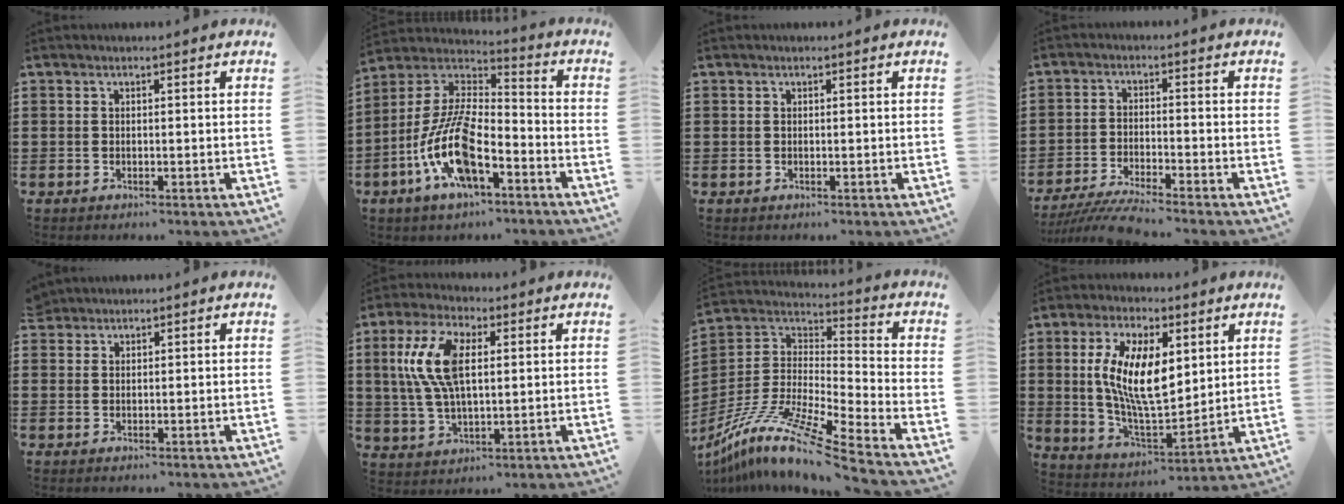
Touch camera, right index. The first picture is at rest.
{"total": 13.4, "force": [-6.0, 5.0, 10.8], "torque": [-0.253, -0.007, -0.122]}
{"total": 0.0}
{"total": 5.0, "force": [-4.8, -0.4, 1.5], "torque": [-0.037, -0.017, -0.095]}
{"total": 1.5, "force": [1.4, 0.7, -0.2], "torque": [-0.002, 0.002, 0.029]}
{"total": 10.4, "force": [2.4, 4.8, 9.0], "torque": [-0.206, 0.006, 0.035]}
{"total": 12.6, "force": [-9.8, 0.4, 7.8], "torque": [-0.167, -0.004, -0.197]}
{"total": 11.8, "force": [3.2, 5.0, 10.2], "torque": [-0.212, 0.002, 0.057]}